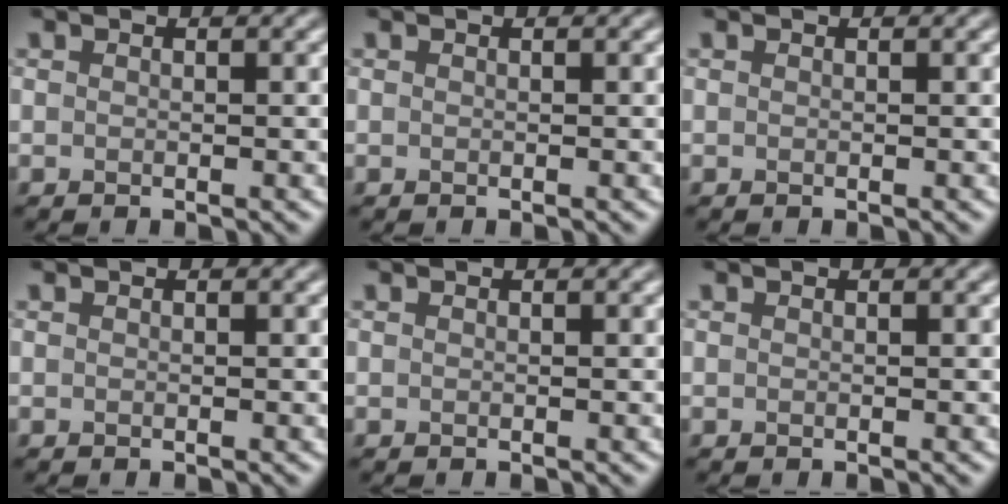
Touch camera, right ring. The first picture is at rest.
{"total": 0.0}
{"total": 0.0}
{"total": 0.0}
{"total": 0.0}
{"total": 0.0}